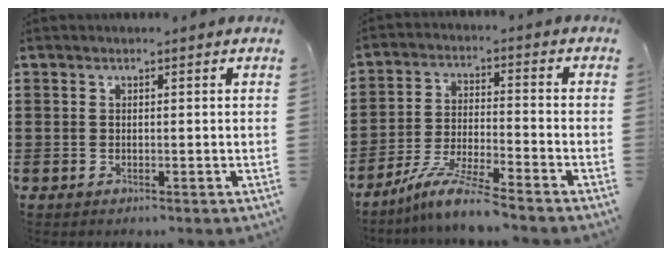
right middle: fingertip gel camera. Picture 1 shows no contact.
{"total": 7.5, "force": [-6.5, -0.4, 3.7], "torque": [-0.083, -0.016, -0.127]}